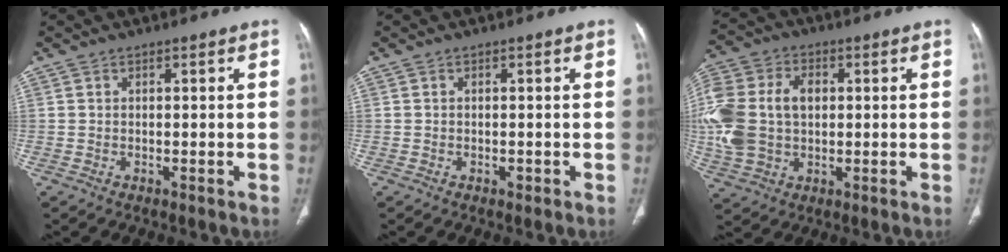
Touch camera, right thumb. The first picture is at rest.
{"total": 0.7, "force": [-0.3, 0.4, 0.4], "torque": [-0.006, 0.000, -0.004]}
{"total": 19.4, "force": [1.1, 13.8, 13.6], "torque": [-0.325, 0.017, 0.029]}